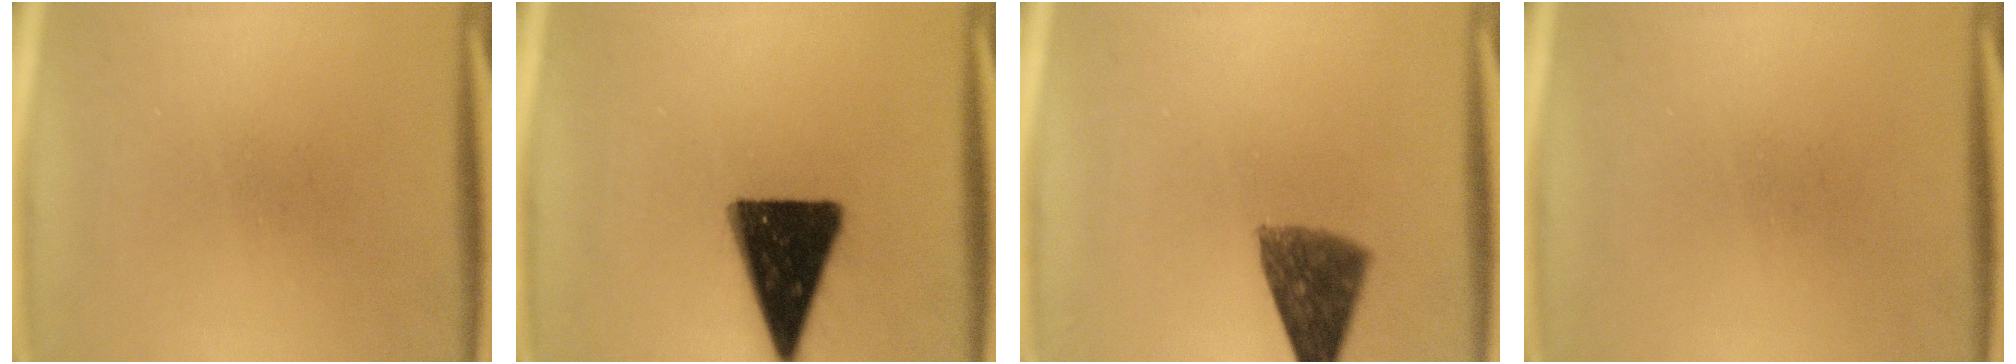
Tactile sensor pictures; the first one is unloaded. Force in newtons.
{"total": 17.2}
{"total": 8.5}
{"total": 0.0}